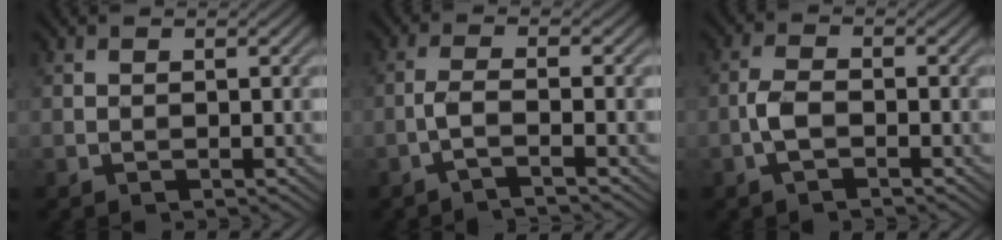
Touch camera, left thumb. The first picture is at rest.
{"total": 2.8, "force": [-1.4, 0.3, 2.4], "torque": [-0.046, 0.009, -0.044]}
{"total": 3.0, "force": [-1.3, 1.2, 2.5], "torque": [-0.060, 0.003, -0.034]}